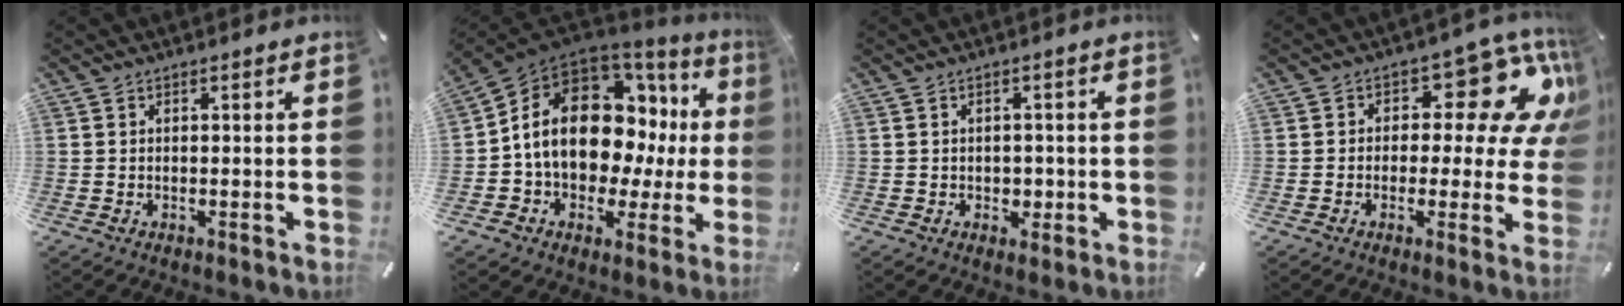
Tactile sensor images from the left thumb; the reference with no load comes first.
{"total": 16.3, "force": [3.5, 11.1, 11.4], "torque": [-0.196, -0.028, 0.059]}
{"total": 2.3, "force": [-0.2, 2.2, 0.9], "torque": [-0.002, -0.003, -0.011]}
{"total": 14.0, "force": [5.2, 8.0, 10.3], "torque": [-0.129, -0.032, 0.085]}